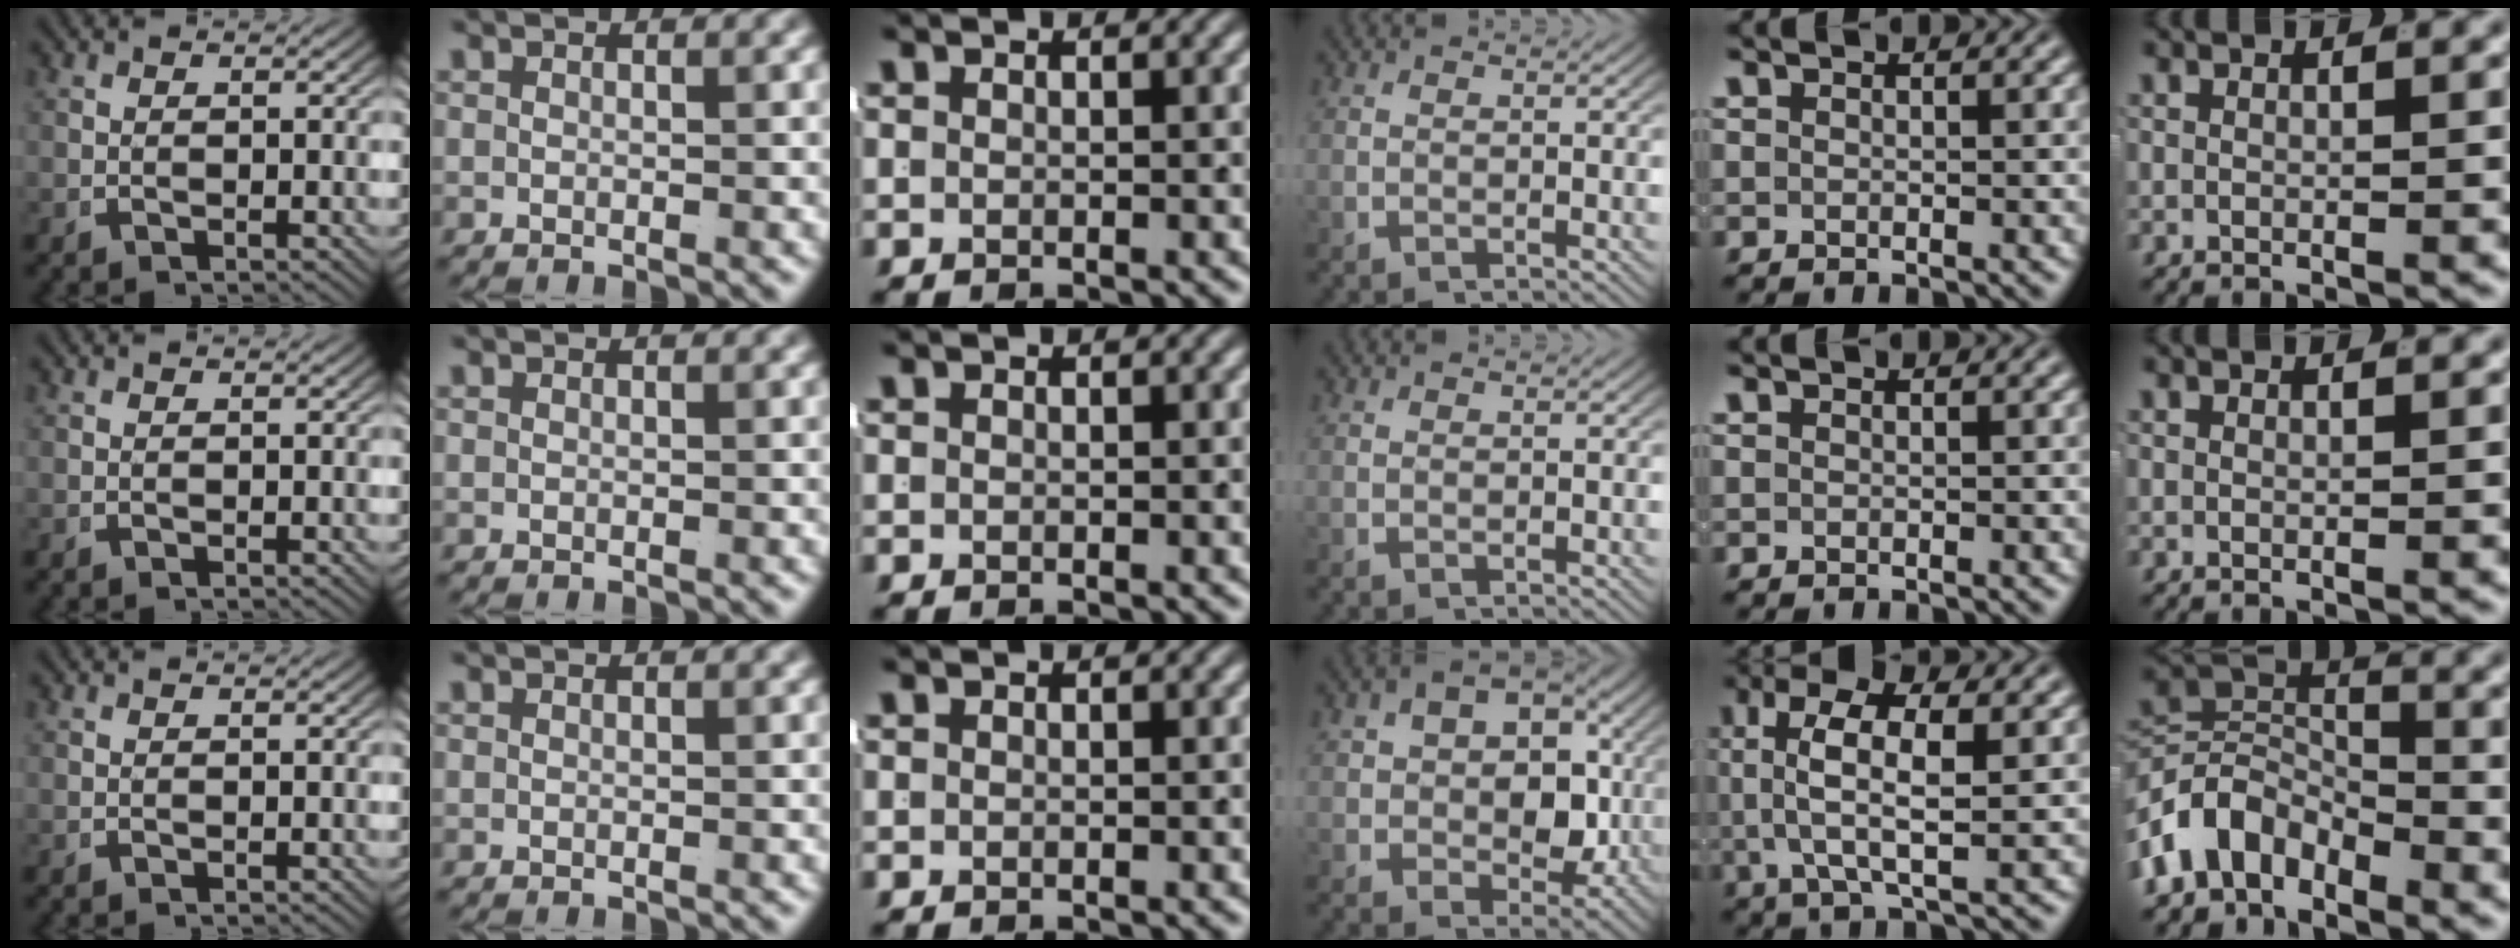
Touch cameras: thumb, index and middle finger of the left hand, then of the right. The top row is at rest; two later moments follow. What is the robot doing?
{"motion": "lift_and_place", "object": "shorts"}